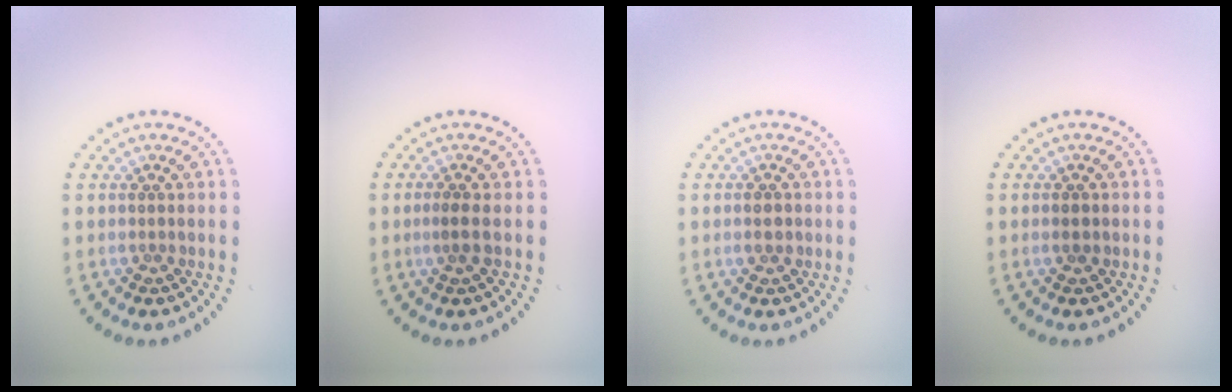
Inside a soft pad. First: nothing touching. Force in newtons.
{"total": 1.2, "press": 1.0, "slide": 0.8}
{"total": 1.2, "press": 1.2, "slide": 0.2}
{"total": 0.7, "press": 0.7, "slide": 0.1}